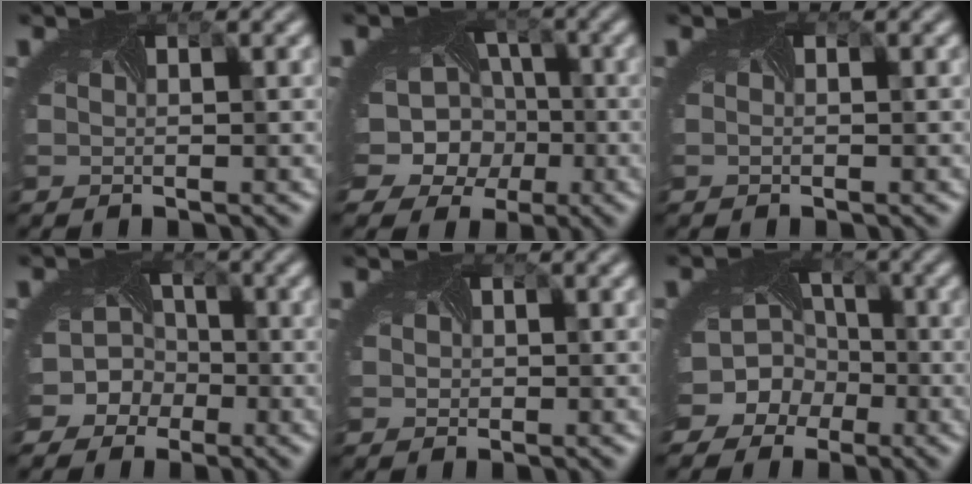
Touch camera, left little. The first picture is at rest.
{"total": 12.4, "force": [-2.0, 10.9, 5.5], "torque": [-0.119, -0.002, -0.063]}
{"total": 0.0}
{"total": 7.0, "force": [-2.7, 6.2, 1.8], "torque": [-0.022, 0.001, -0.070]}
{"total": 1.3, "force": [0.3, 1.2, 0.4], "torque": [-0.008, 0.001, -0.003]}
{"total": 10.4, "force": [-4.0, 9.0, 3.3], "torque": [-0.071, -0.004, -0.085]}